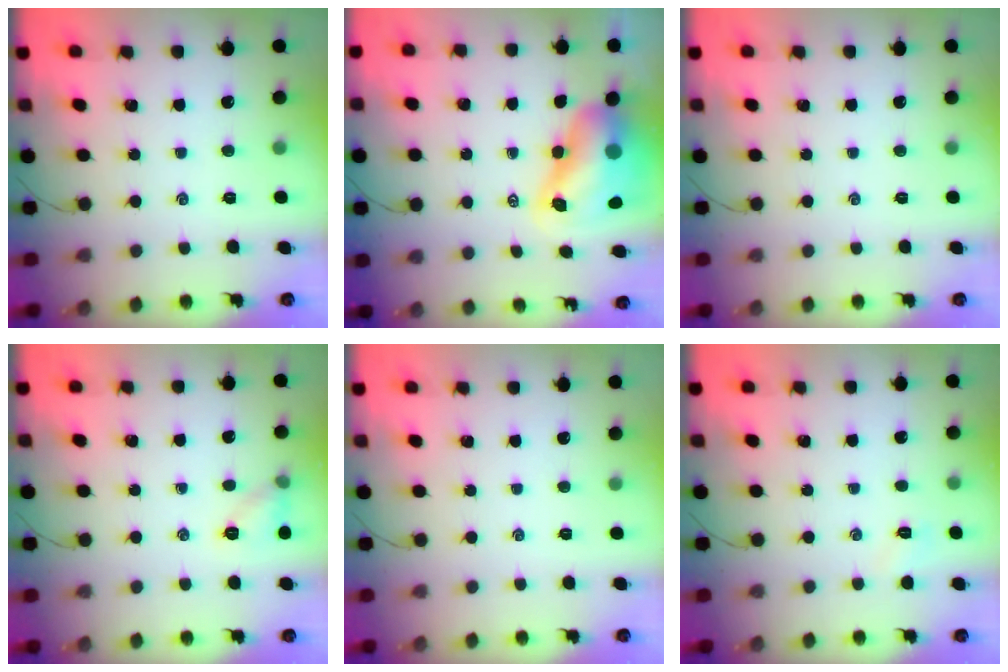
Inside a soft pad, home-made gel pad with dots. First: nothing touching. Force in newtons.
{"total": 12.0, "press": 11.5, "slide": 3.6}
{"total": 0.0}
{"total": 6.5, "press": 6.5, "slide": 0.8}
{"total": 0.0}
{"total": 2.7, "press": 2.6, "slide": 0.7}